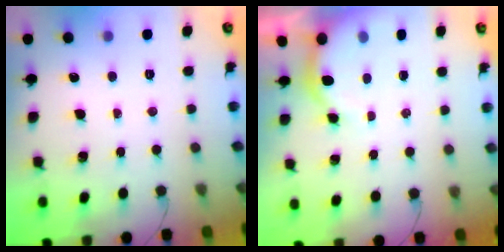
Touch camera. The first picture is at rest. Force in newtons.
{"total": 3.3, "press": 3.2, "slide": 0.8}